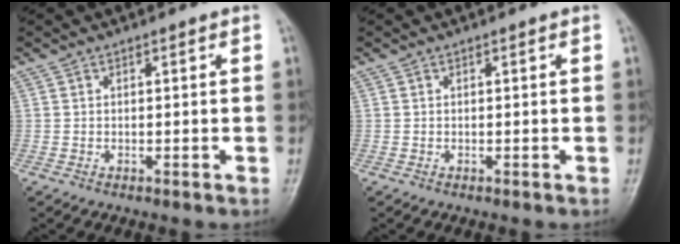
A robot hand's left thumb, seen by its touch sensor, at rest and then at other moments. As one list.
[{"total": 0.0}]